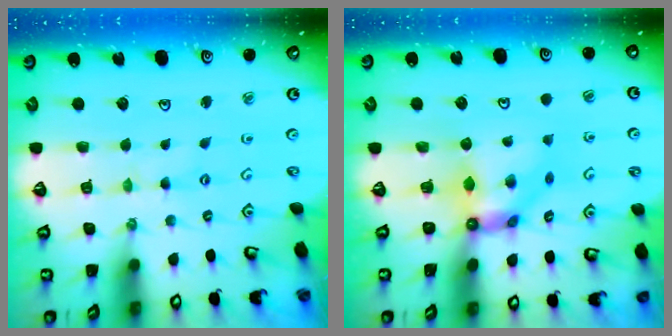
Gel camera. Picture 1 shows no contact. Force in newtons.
{"total": 8.1, "press": 8.1, "slide": 0.5}